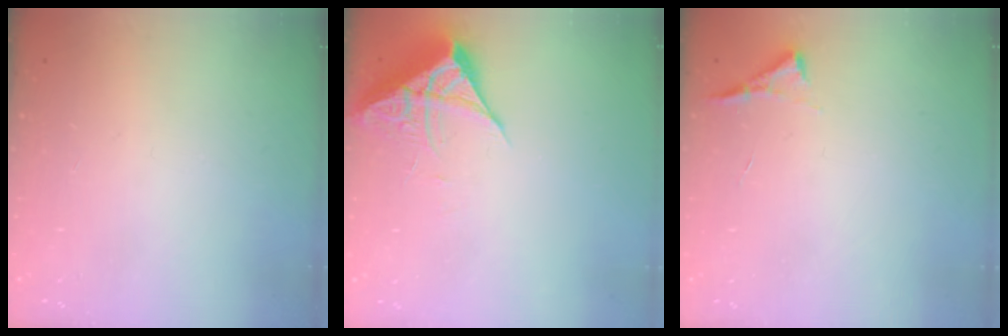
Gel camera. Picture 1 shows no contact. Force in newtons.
{"total": 6.6, "press": 6.6, "slide": 0.3}
{"total": 3.6, "press": 3.6, "slide": 0.5}